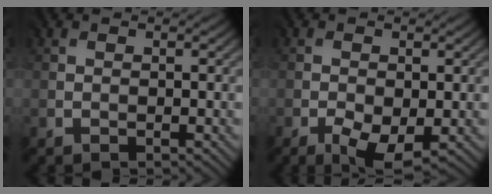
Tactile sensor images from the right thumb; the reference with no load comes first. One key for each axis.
{"total": 4.4, "fx": -2.1, "fy": 1.9, "fz": 3.3, "tx": -0.067, "ty": -0.012, "tz": -0.035}